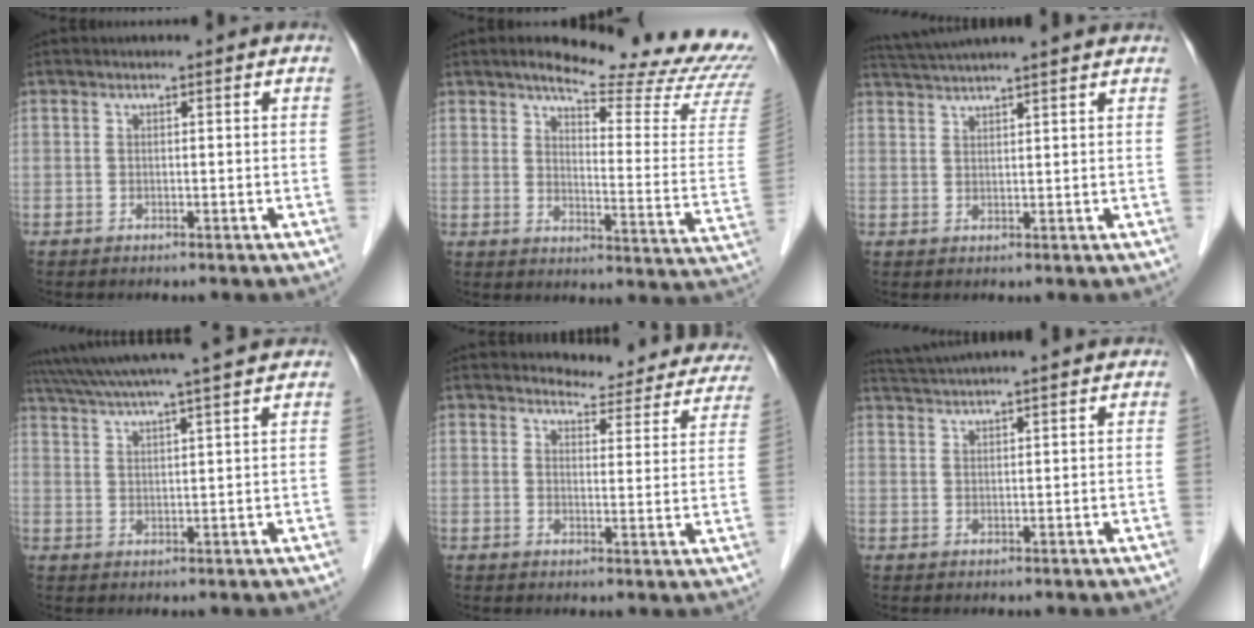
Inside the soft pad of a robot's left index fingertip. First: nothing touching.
{"total": 21.1, "force": [18.9, 1.6, 9.3], "torque": [-0.118, -0.091, 0.219]}
{"total": 11.3, "force": [10.2, -0.3, 4.9], "torque": [-0.088, 0.034, 0.145]}
{"total": 17.5, "force": [15.4, -0.4, 8.2], "torque": [-0.151, 0.025, 0.220]}
{"total": 12.9, "force": [12.2, 3.5, 2.4], "torque": [0.002, -0.031, 0.117]}
{"total": 10.7, "force": [9.8, -0.2, 4.2], "torque": [-0.076, 0.032, 0.141]}